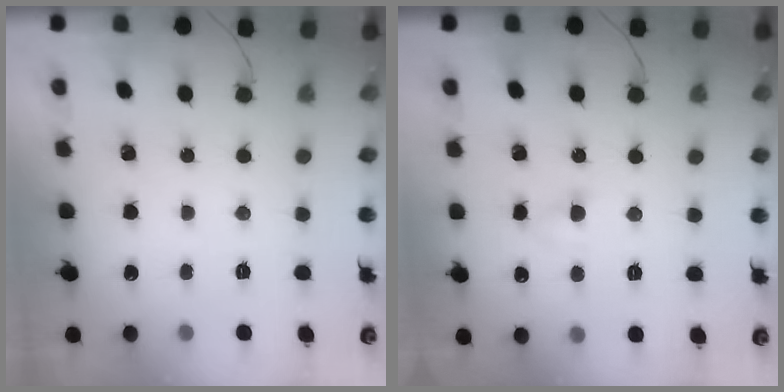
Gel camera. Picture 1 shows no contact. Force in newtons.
{"total": 3.7, "press": 3.4, "slide": 1.3}